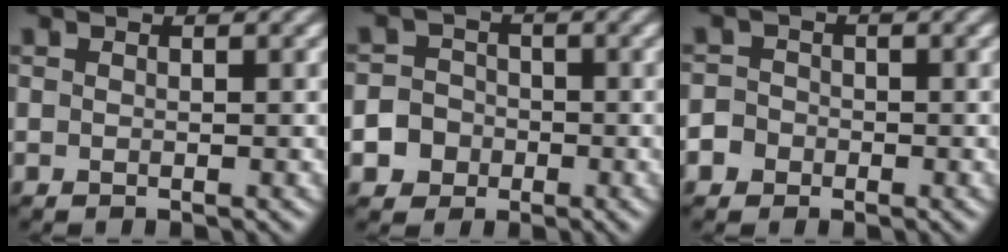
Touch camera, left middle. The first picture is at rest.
{"total": 5.0, "force": [-2.5, 4.3, 0.5], "torque": [0.006, -0.005, -0.062]}
{"total": 3.8, "force": [-2.3, 3.0, 0.4], "torque": [0.006, -0.001, -0.055]}